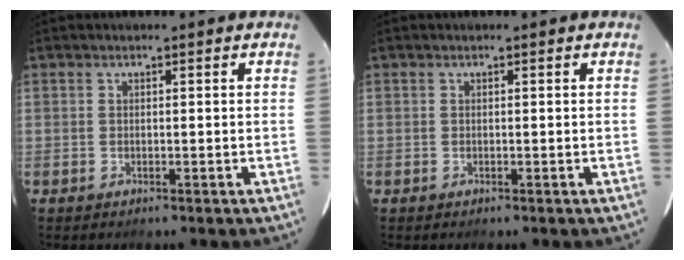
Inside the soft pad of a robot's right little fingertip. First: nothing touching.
{"total": 0.0}